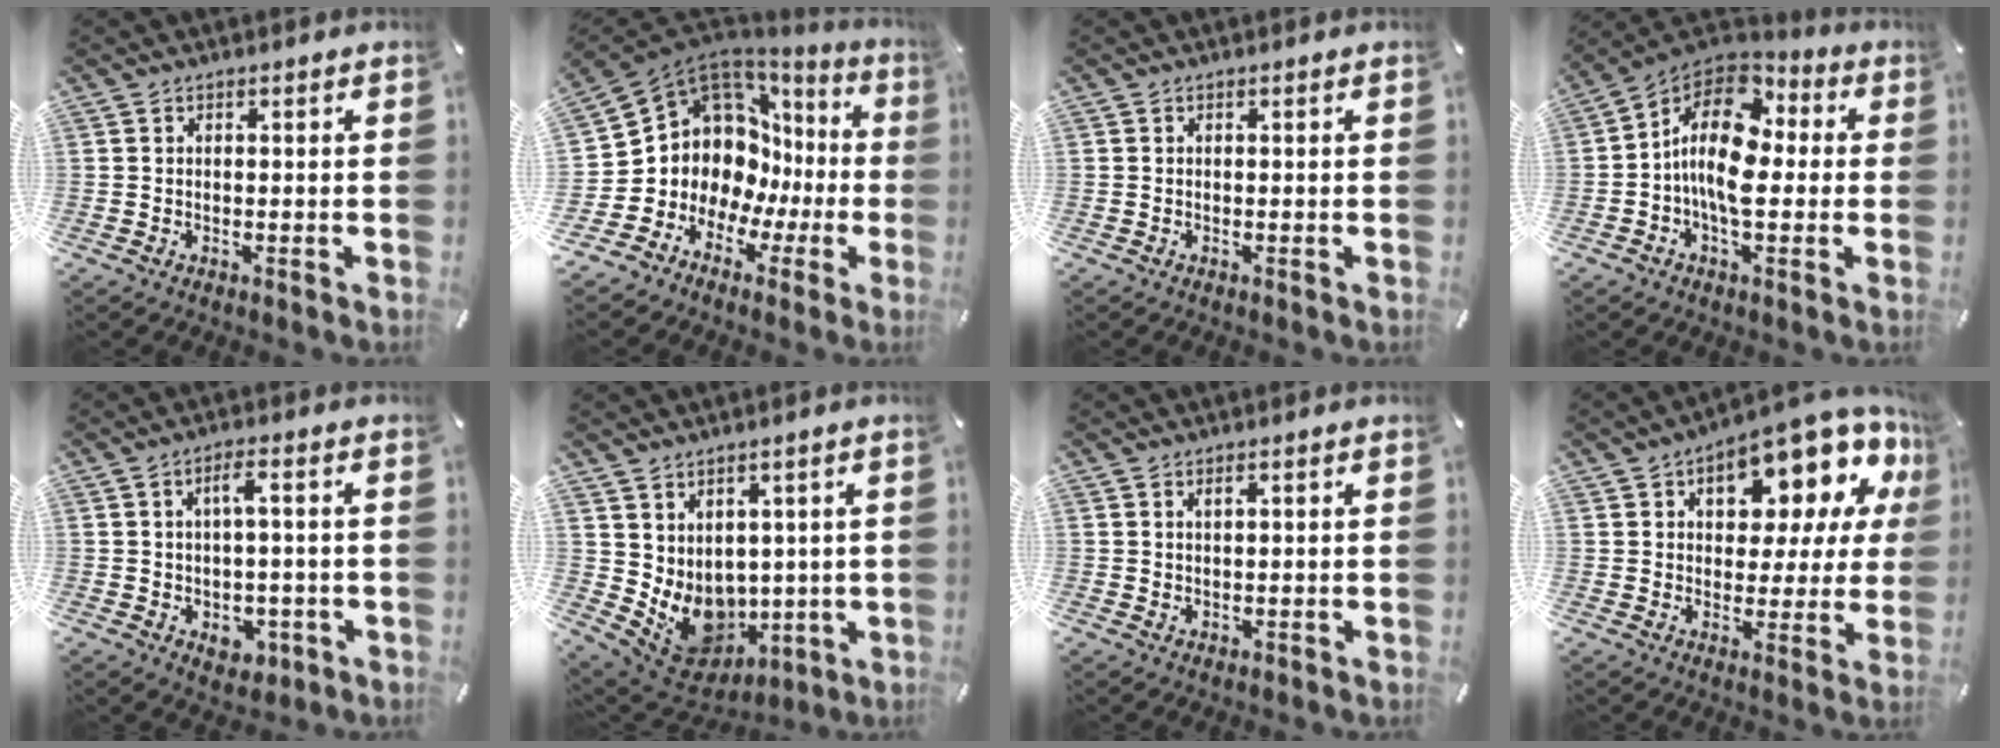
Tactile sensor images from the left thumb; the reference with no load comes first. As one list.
[{"total": 11.2, "force": [3.5, 9.9, 3.9], "torque": [-0.083, -0.069, 0.079]}, {"total": 0.0}, {"total": 15.0, "force": [-0.2, 9.1, 11.9], "torque": [-0.225, -0.002, -0.009]}, {"total": 6.3, "force": [-0.5, 3.6, 5.2], "torque": [-0.085, 0.004, -0.014]}, {"total": 9.4, "force": [0.4, 8.7, 3.5], "torque": [-0.080, -0.033, 0.024]}, {"total": 1.3, "force": [0.8, 0.5, 0.8], "torque": [-0.018, -0.001, 0.014]}, {"total": 14.8, "force": [9.8, 6.8, 8.9], "torque": [-0.118, -0.089, 0.161]}]